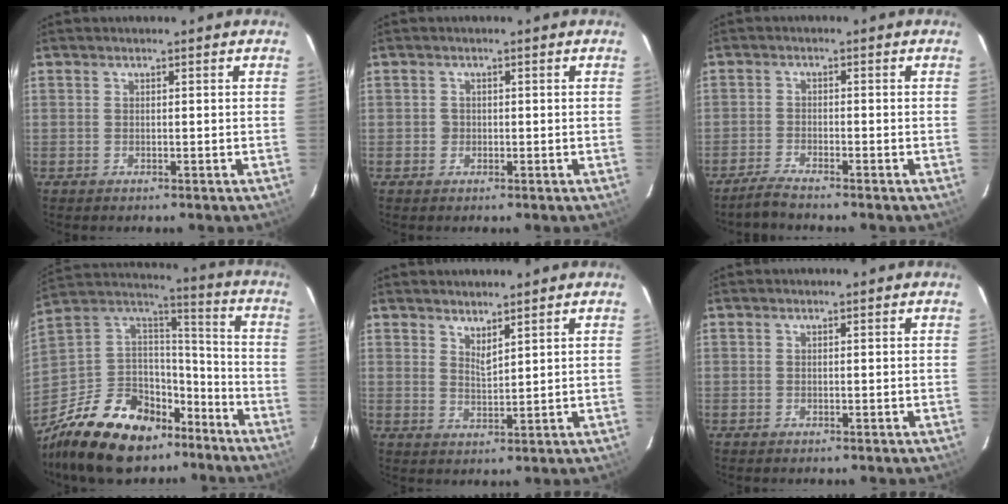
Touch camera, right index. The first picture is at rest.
{"total": 1.2, "force": [-0.2, 1.1, 0.1], "torque": [0.001, 0.002, -0.002]}
{"total": 3.2, "force": [-3.0, 0.0, 1.1], "torque": [-0.042, -0.005, -0.061]}
{"total": 23.3, "force": [-15.3, 13.4, 11.4], "torque": [-0.255, 0.038, -0.239]}
{"total": 2.9, "force": [2.6, 0.5, 1.4], "torque": [-0.023, -0.002, 0.044]}
{"total": 0.0}